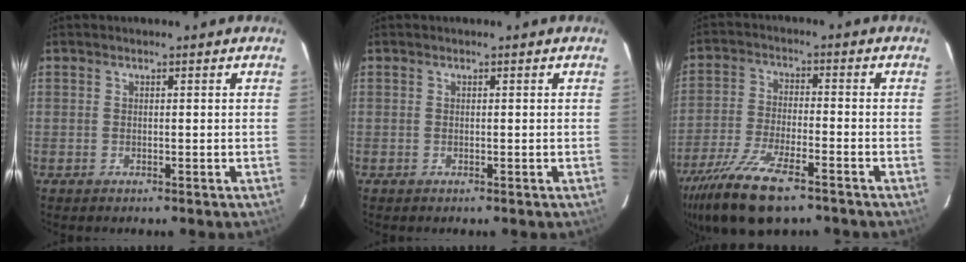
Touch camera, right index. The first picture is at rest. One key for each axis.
{"total": 0.0}
{"total": 15.0, "fx": -10.6, "fy": 4.2, "fz": 9.8, "tx": -0.211, "ty": -0.045, "tz": -0.199}